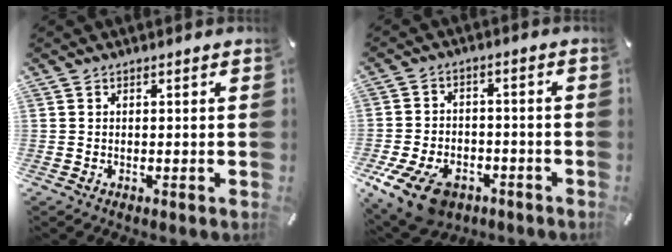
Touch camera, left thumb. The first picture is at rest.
{"total": 12.5, "force": [-7.0, 7.7, 6.9], "torque": [-0.140, 0.041, -0.124]}